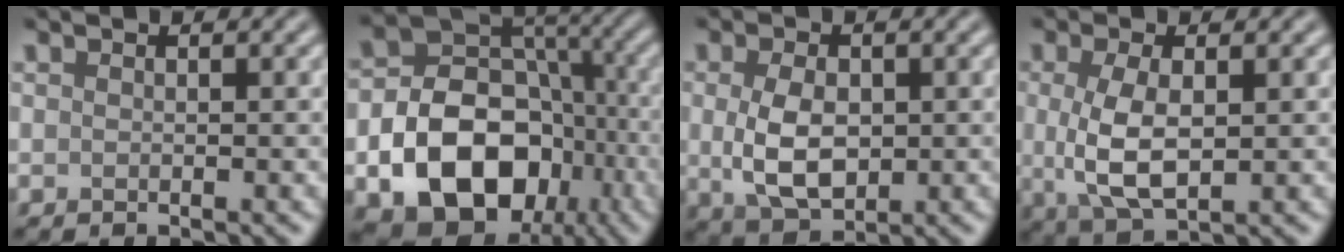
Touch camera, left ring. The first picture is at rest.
{"total": 13.5, "force": [-4.5, 10.1, 7.9], "torque": [-0.126, -0.017, -0.084]}
{"total": 5.2, "force": [-0.1, 3.4, 3.9], "torque": [-0.085, -0.005, 0.002]}
{"total": 5.1, "force": [0.1, 2.3, 4.5], "torque": [-0.102, -0.005, 0.005]}